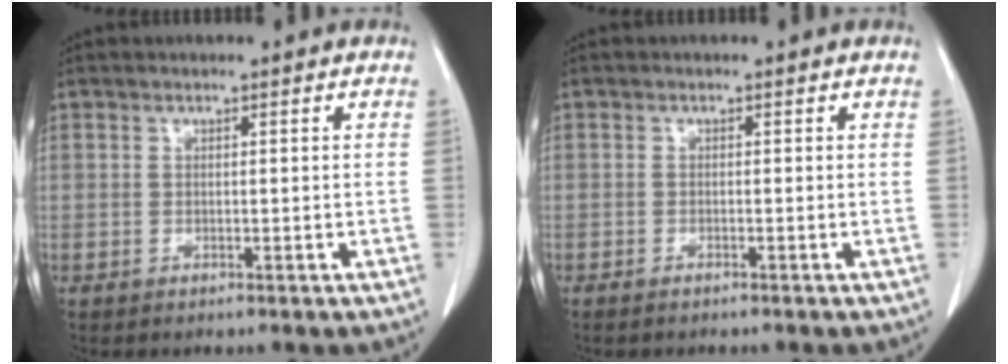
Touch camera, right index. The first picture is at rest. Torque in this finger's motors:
{"motor_torque": [0.11, -0.07, 0.05, 0.02]}